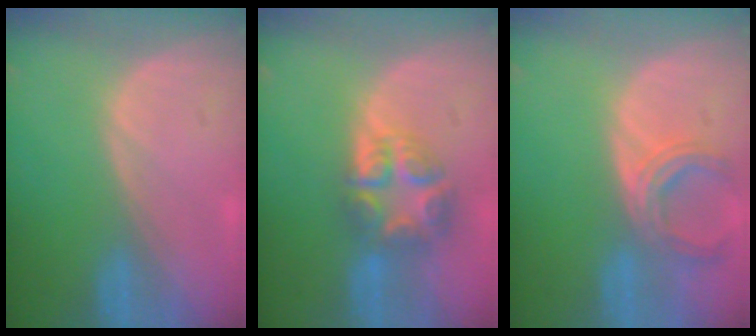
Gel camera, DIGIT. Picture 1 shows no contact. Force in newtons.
{"total": 7.9, "press": 6.8, "slide": 4.0}
{"total": 5.8, "press": 5.6, "slide": 1.6}